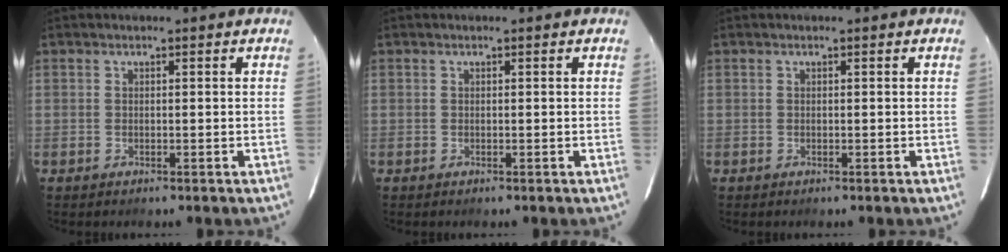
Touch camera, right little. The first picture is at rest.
{"total": 0.0}
{"total": 0.0}